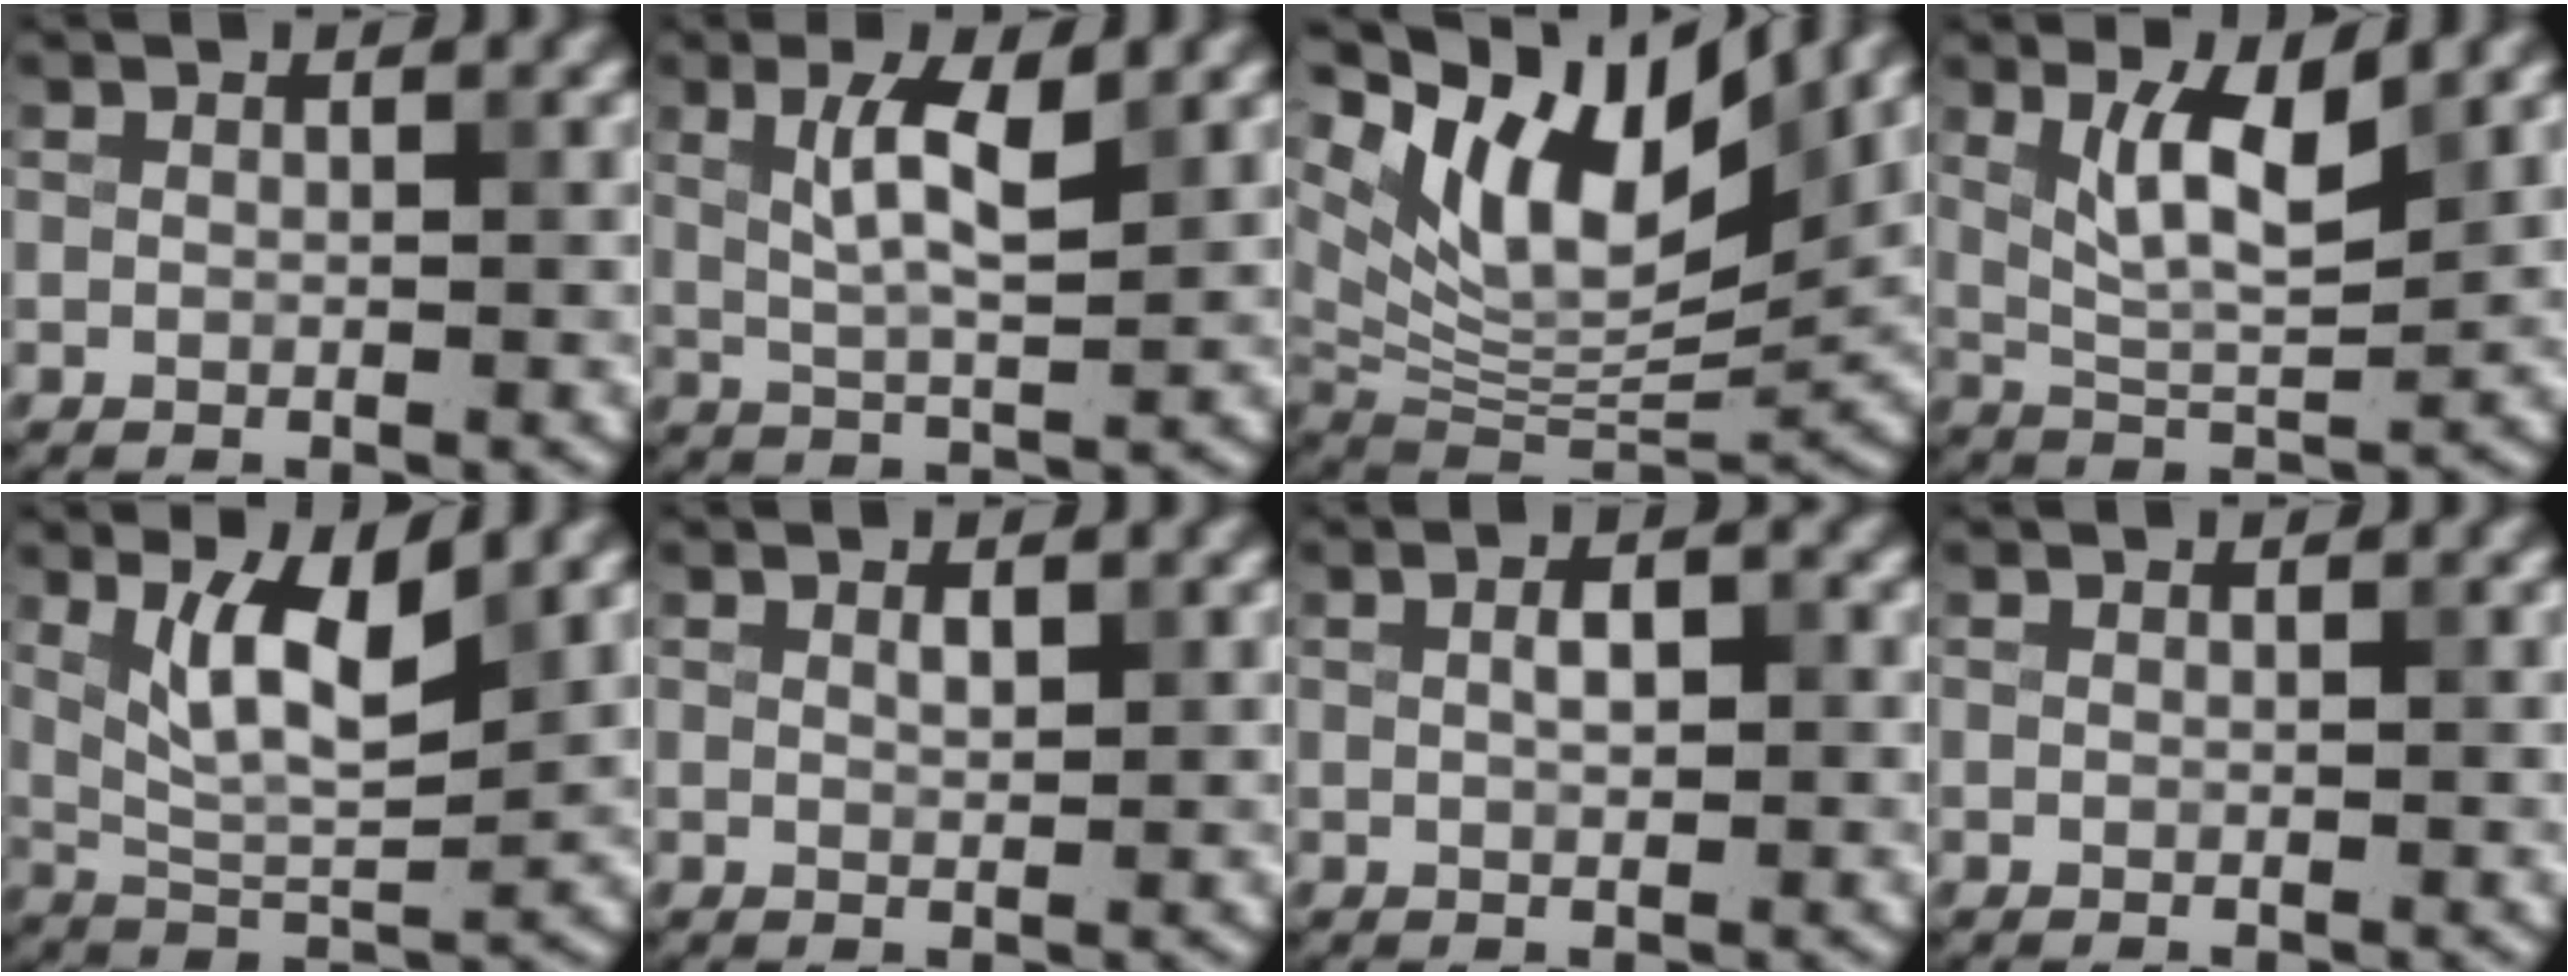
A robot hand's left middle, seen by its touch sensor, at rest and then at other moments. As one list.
[{"total": 4.3, "force": [1.5, 1.0, 3.9], "torque": [-0.077, 0.000, 0.028]}, {"total": 12.0, "force": [6.9, 4.5, 8.7], "torque": [-0.148, 0.002, 0.130]}, {"total": 5.1, "force": [2.2, 1.4, 4.4], "torque": [-0.088, -0.006, 0.043]}, {"total": 5.7, "force": [2.5, 1.7, 4.8], "torque": [-0.094, -0.008, 0.049]}, {"total": 0.9, "force": [0.5, 0.3, 0.7], "torque": [-0.015, -0.001, 0.010]}, {"total": 1.8, "force": [0.2, 0.8, 1.6], "torque": [-0.031, 0.004, 0.004]}, {"total": 0.0}]